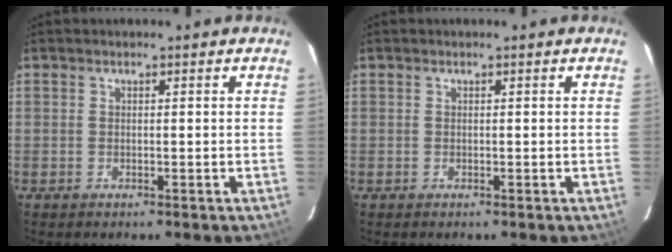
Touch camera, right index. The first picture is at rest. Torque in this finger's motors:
{"motor_torque": [0.00, 0.00, 0.01, 0.00]}